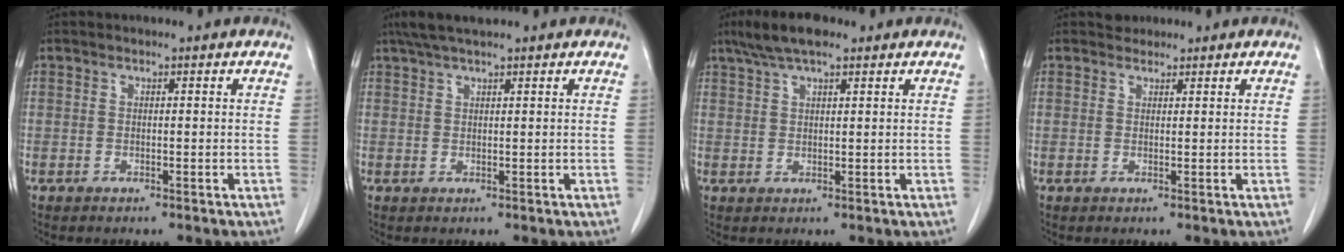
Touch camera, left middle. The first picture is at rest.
{"total": 4.7, "force": [3.8, 0.3, 2.8], "torque": [-0.050, 0.026, 0.070]}
{"total": 6.3, "force": [4.5, 1.4, 4.1], "torque": [-0.084, 0.021, 0.081]}
{"total": 1.3, "force": [1.1, 0.6, -0.2], "torque": [0.001, 0.006, 0.016]}